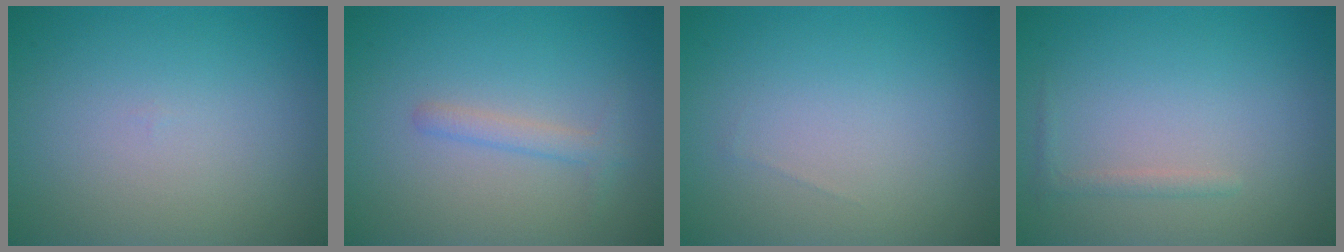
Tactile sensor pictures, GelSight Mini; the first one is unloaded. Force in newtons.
{"total": 1.8, "press": 1.8, "slide": 0.2}
{"total": 0.0}
{"total": 0.8, "press": 0.8, "slide": 0.0}